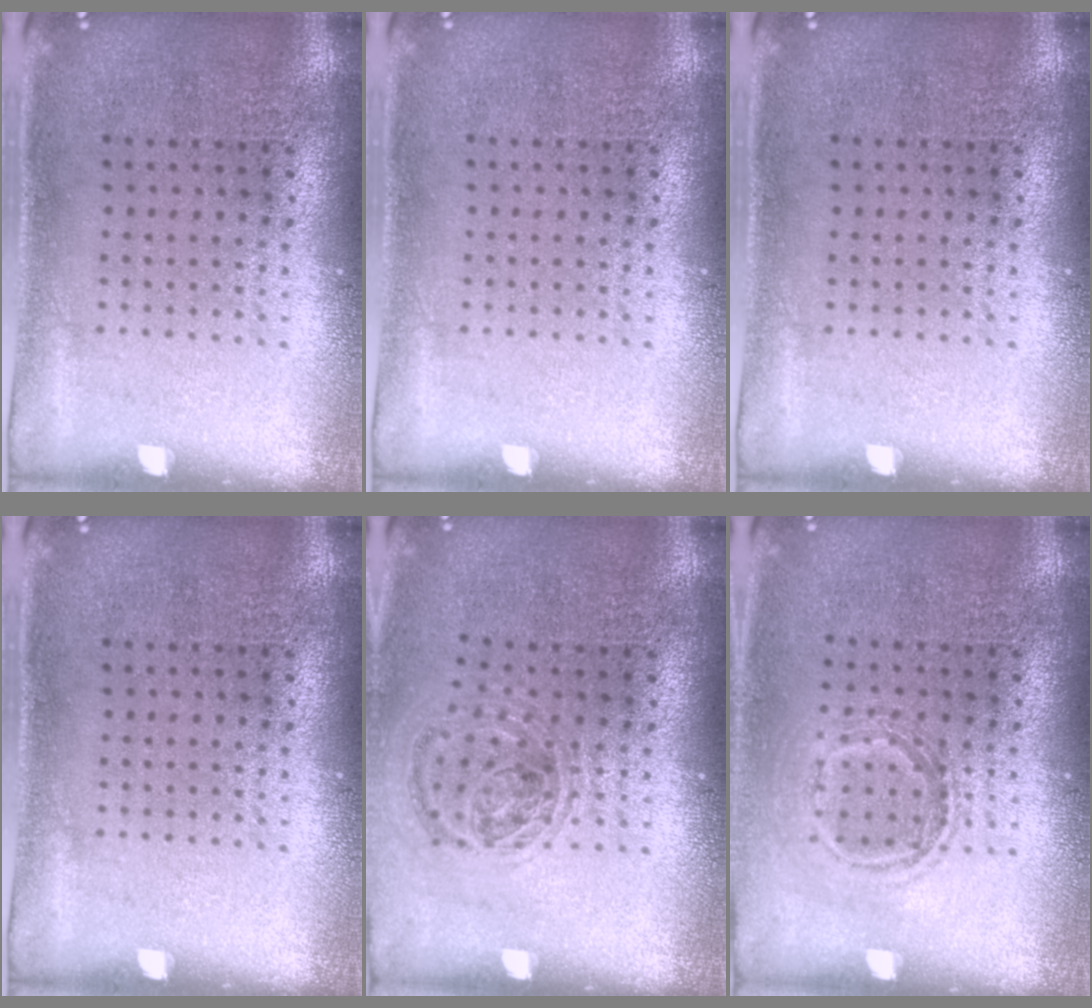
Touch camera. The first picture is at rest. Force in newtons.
{"total": 0.0}
{"total": 0.0}
{"total": 0.0}
{"total": 0.9, "press": 0.9, "slide": 0.3}
{"total": 1.1, "press": 1.0, "slide": 0.6}